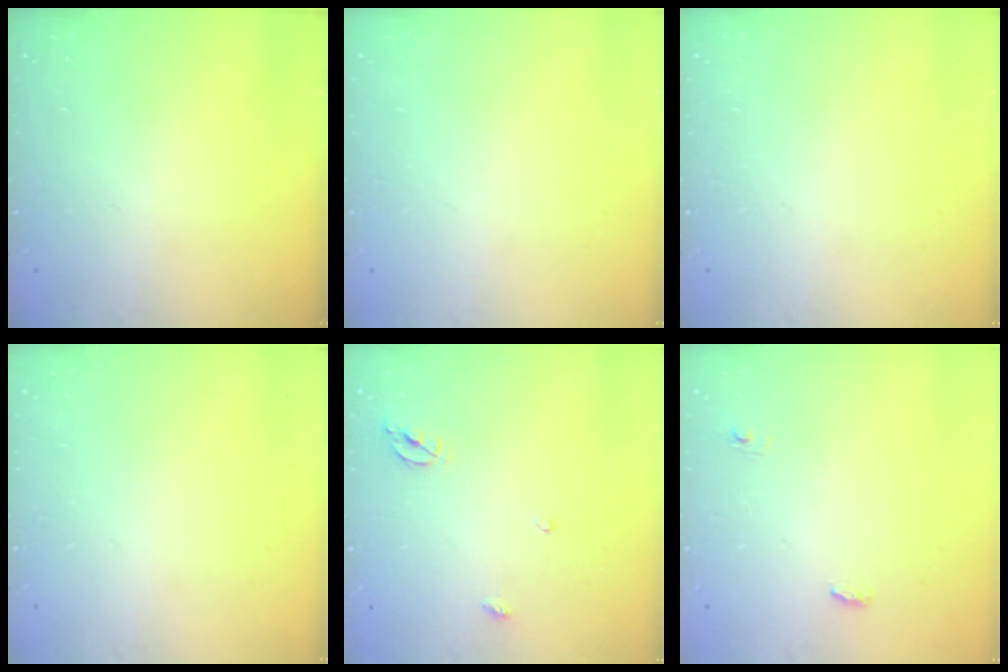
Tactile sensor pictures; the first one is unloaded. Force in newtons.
{"total": 0.0}
{"total": 0.0}
{"total": 0.0}
{"total": 5.7, "press": 5.6, "slide": 0.5}
{"total": 3.5, "press": 3.4, "slide": 0.9}